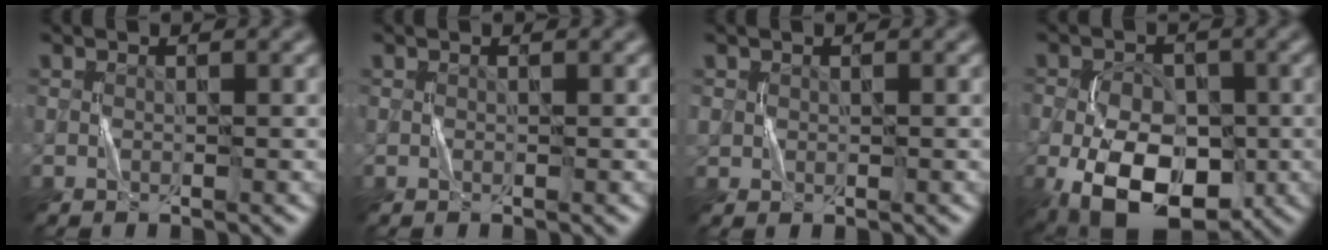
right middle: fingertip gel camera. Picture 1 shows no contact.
{"total": 0.0}
{"total": 0.8, "force": [0.4, 0.7, 0.3], "torque": [-0.005, 0.000, 0.010]}
{"total": 10.2, "force": [-4.1, 6.2, 7.1], "torque": [-0.122, -0.019, -0.073]}